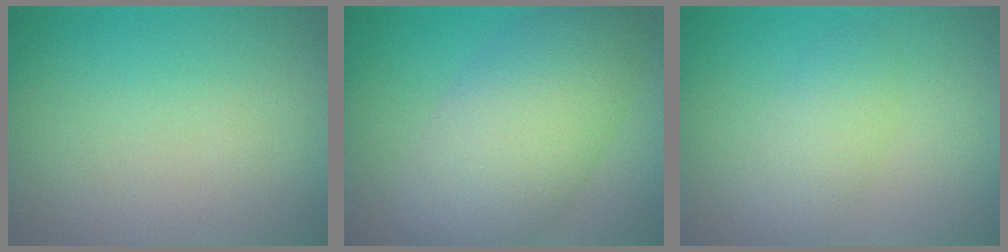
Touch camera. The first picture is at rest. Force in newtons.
{"total": 8.2, "press": 8.2, "slide": 0.4}
{"total": 2.2, "press": 2.2, "slide": 0.0}